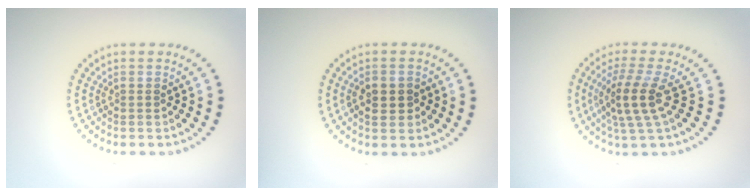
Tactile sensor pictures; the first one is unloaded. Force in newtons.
{"total": 2.5, "press": 2.4, "slide": 0.2}
{"total": 3.8, "press": 2.9, "slide": 2.4}